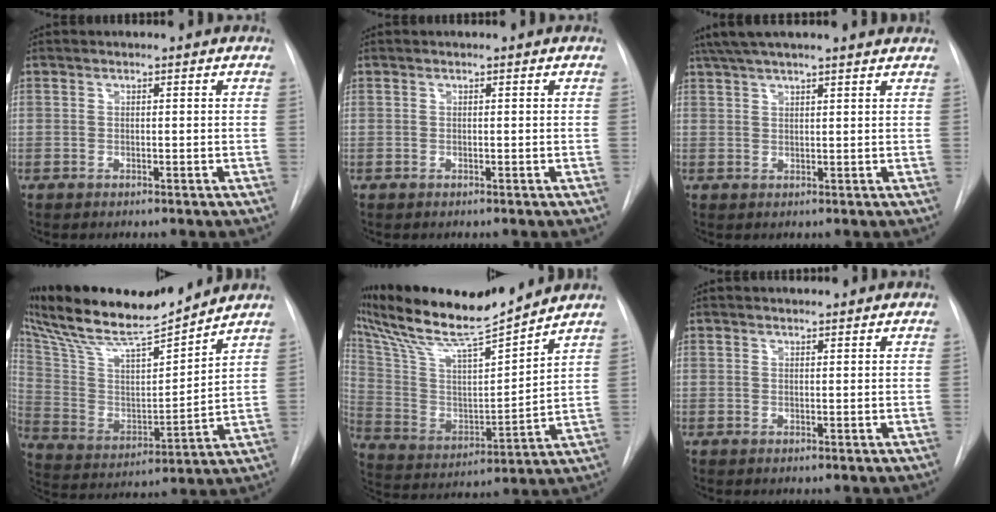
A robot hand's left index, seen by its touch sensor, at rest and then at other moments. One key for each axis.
{"total": 0.0}
{"total": 13.5, "fx": 11.8, "fy": 1.9, "fz": 6.3, "tx": -0.104, "ty": 0.054, "tz": 0.169}
{"total": 19.2, "fx": 17.2, "fy": 1.8, "fz": 8.4, "tx": -0.164, "ty": 0.004, "tz": 0.304}
{"total": 17.8, "fx": 16.0, "fy": 0.6, "fz": 7.8, "tx": -0.157, "ty": 0.002, "tz": 0.288}
{"total": 0.9, "fx": 0.9, "fy": 0.1, "fz": 0.0, "tx": -0.009, "ty": 0.006, "tz": 0.017}